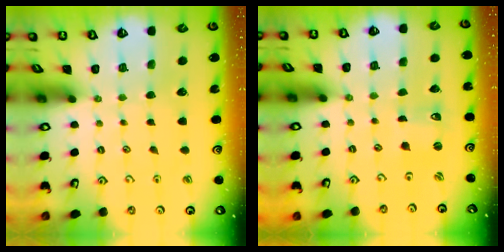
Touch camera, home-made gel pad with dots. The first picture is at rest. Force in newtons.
{"total": 1.2, "press": 1.2, "slide": 0.1}